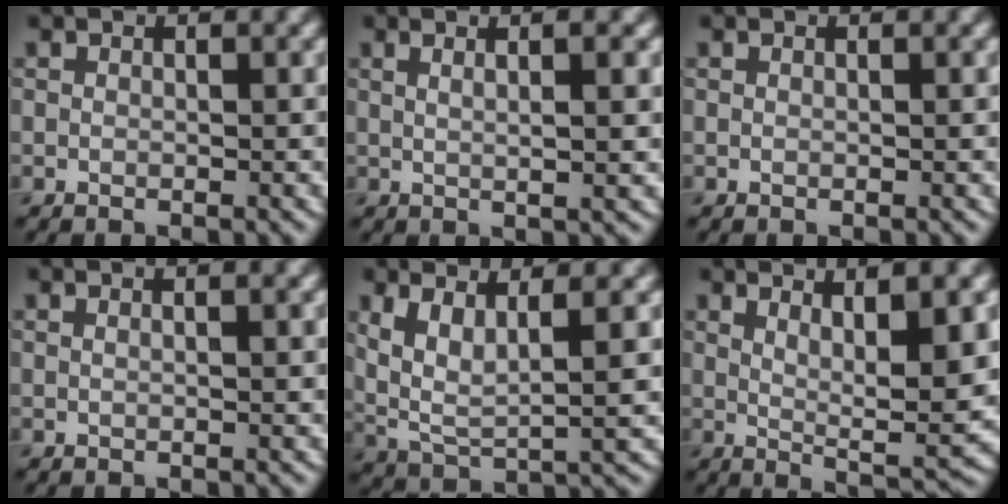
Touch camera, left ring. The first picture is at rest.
{"total": 4.6, "force": [1.6, 1.6, 4.0], "torque": [-0.036, 0.011, 0.000]}
{"total": 0.0}
{"total": 2.0, "force": [0.9, 0.8, 1.6], "torque": [-0.005, 0.000, -0.004]}
{"total": 4.8, "force": [2.0, 1.4, 4.1], "torque": [-0.092, -0.007, 0.044]}
{"total": 7.0, "force": [1.8, 1.5, 6.6], "torque": [-0.092, -0.013, 0.034]}